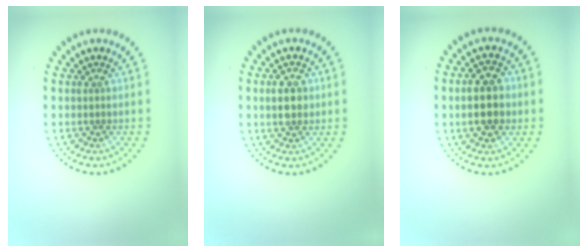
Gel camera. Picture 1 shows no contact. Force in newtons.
{"total": 3.1, "press": 3.0, "slide": 0.2}
{"total": 4.8, "press": 4.8, "slide": 0.2}